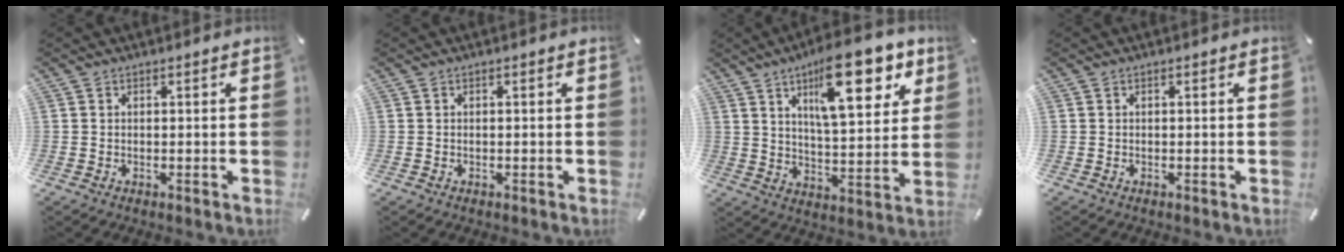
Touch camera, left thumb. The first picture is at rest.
{"total": 0.0}
{"total": 19.5, "force": [10.4, 7.5, 14.6], "torque": [-0.215, -0.046, 0.164]}
{"total": 0.0}